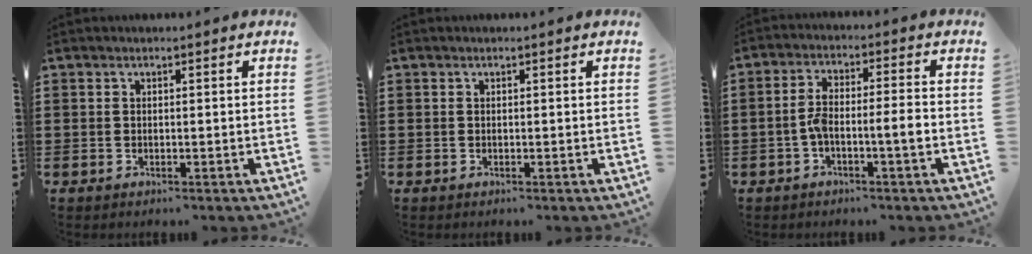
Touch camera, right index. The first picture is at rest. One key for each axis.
{"total": 0.0}
{"total": 5.4, "fx": -1.9, "fy": 0.8, "fz": 5.0, "tx": -0.101, "ty": 0.000, "tz": -0.040}